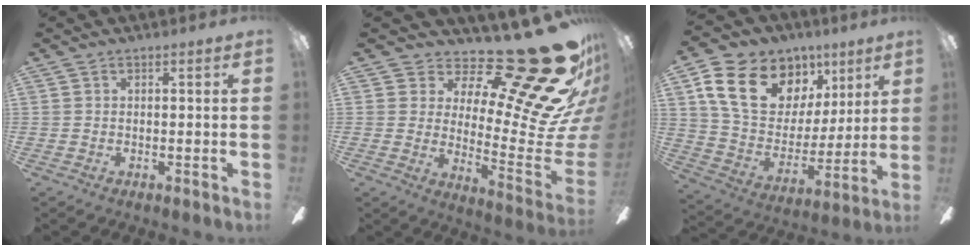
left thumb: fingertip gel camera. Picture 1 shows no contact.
{"total": 27.6, "force": [19.0, 7.5, 18.5], "torque": [-0.228, -0.161, 0.314]}
{"total": 20.2, "force": [10.6, 13.6, 10.5], "torque": [-0.182, -0.041, 0.202]}